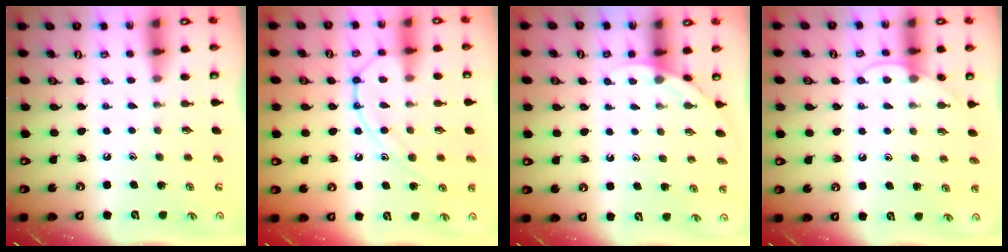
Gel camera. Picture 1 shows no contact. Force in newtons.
{"total": 13.2, "press": 13.2, "slide": 1.2}
{"total": 3.6, "press": 3.6, "slide": 0.2}
{"total": 6.6, "press": 6.6, "slide": 0.6}